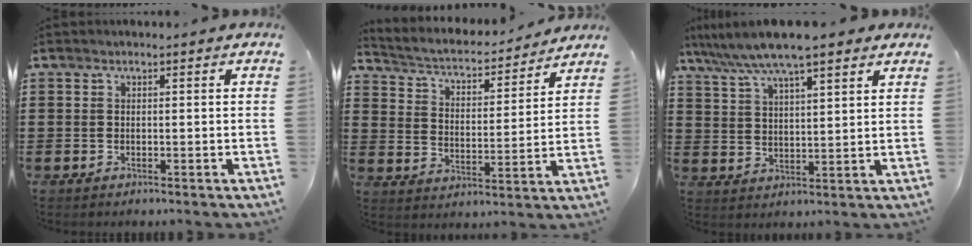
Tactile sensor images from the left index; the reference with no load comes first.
{"total": 3.6, "force": [3.3, 0.8, 1.2], "torque": [-0.044, -0.028, 0.047]}
{"total": 8.0, "force": [6.5, 1.2, 4.5], "torque": [-0.107, -0.015, 0.115]}